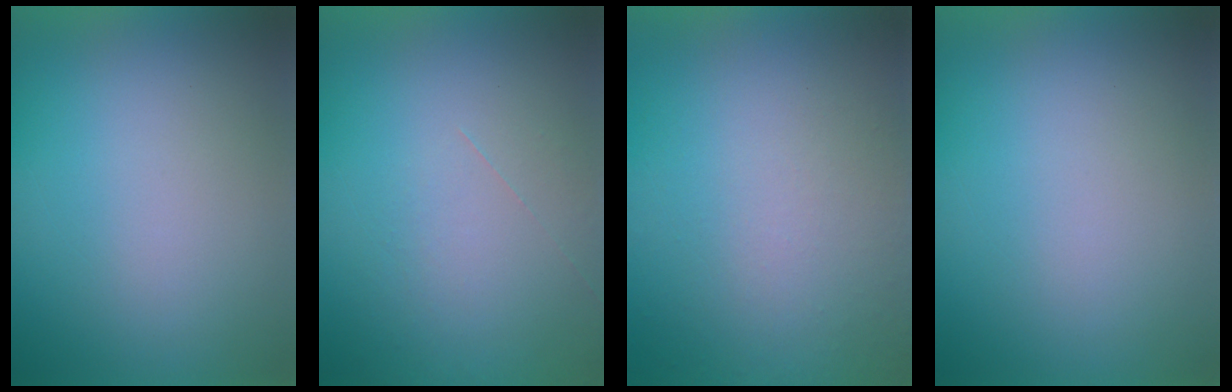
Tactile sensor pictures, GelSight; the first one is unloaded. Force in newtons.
{"total": 1.2}
{"total": 8.3}
{"total": 0.0}